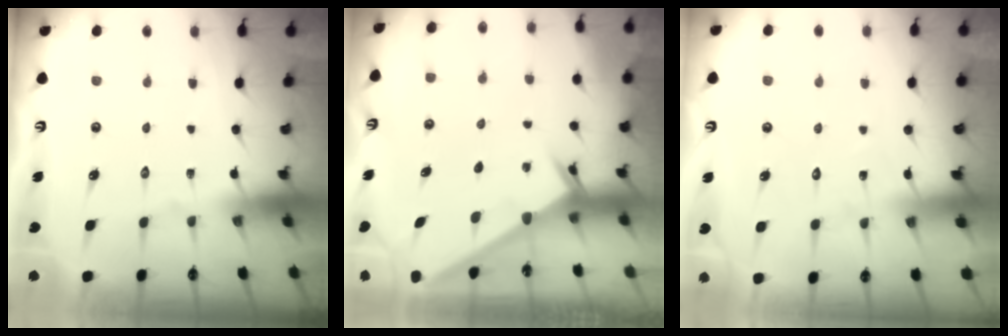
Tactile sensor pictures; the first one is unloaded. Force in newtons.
{"total": 2.4, "press": 2.4, "slide": 0.2}
{"total": 4.3, "press": 4.3, "slide": 0.4}